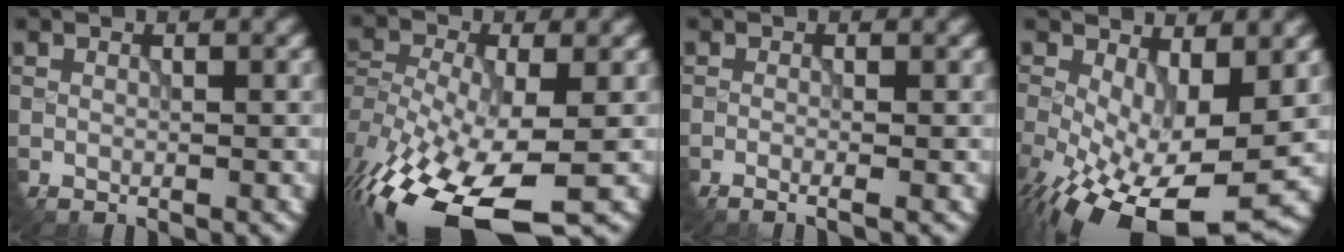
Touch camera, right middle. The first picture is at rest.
{"total": 14.8, "force": [-8.0, 6.3, 10.7], "torque": [-0.249, -0.031, -0.126]}
{"total": 1.8, "force": [-1.0, 0.4, 1.5], "torque": [-0.028, -0.003, -0.020]}
{"total": 11.6, "force": [-3.9, 5.3, 9.6], "torque": [-0.176, -0.033, -0.049]}